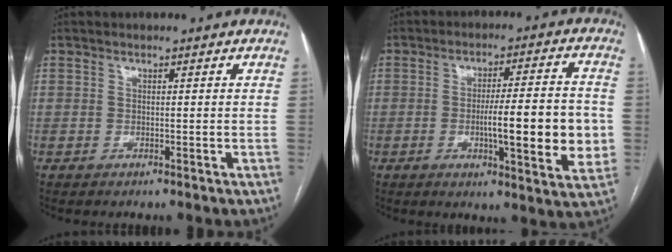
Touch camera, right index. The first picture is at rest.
{"total": 13.4, "force": [-2.0, 1.5, 13.2], "torque": [-0.193, 0.000, -0.026]}